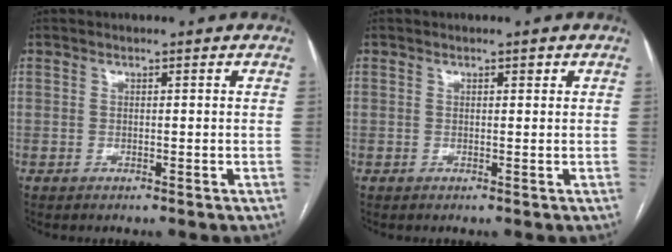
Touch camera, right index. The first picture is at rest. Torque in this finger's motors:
{"motor_torque": [0.03, 0.02, -0.02, 0.00]}